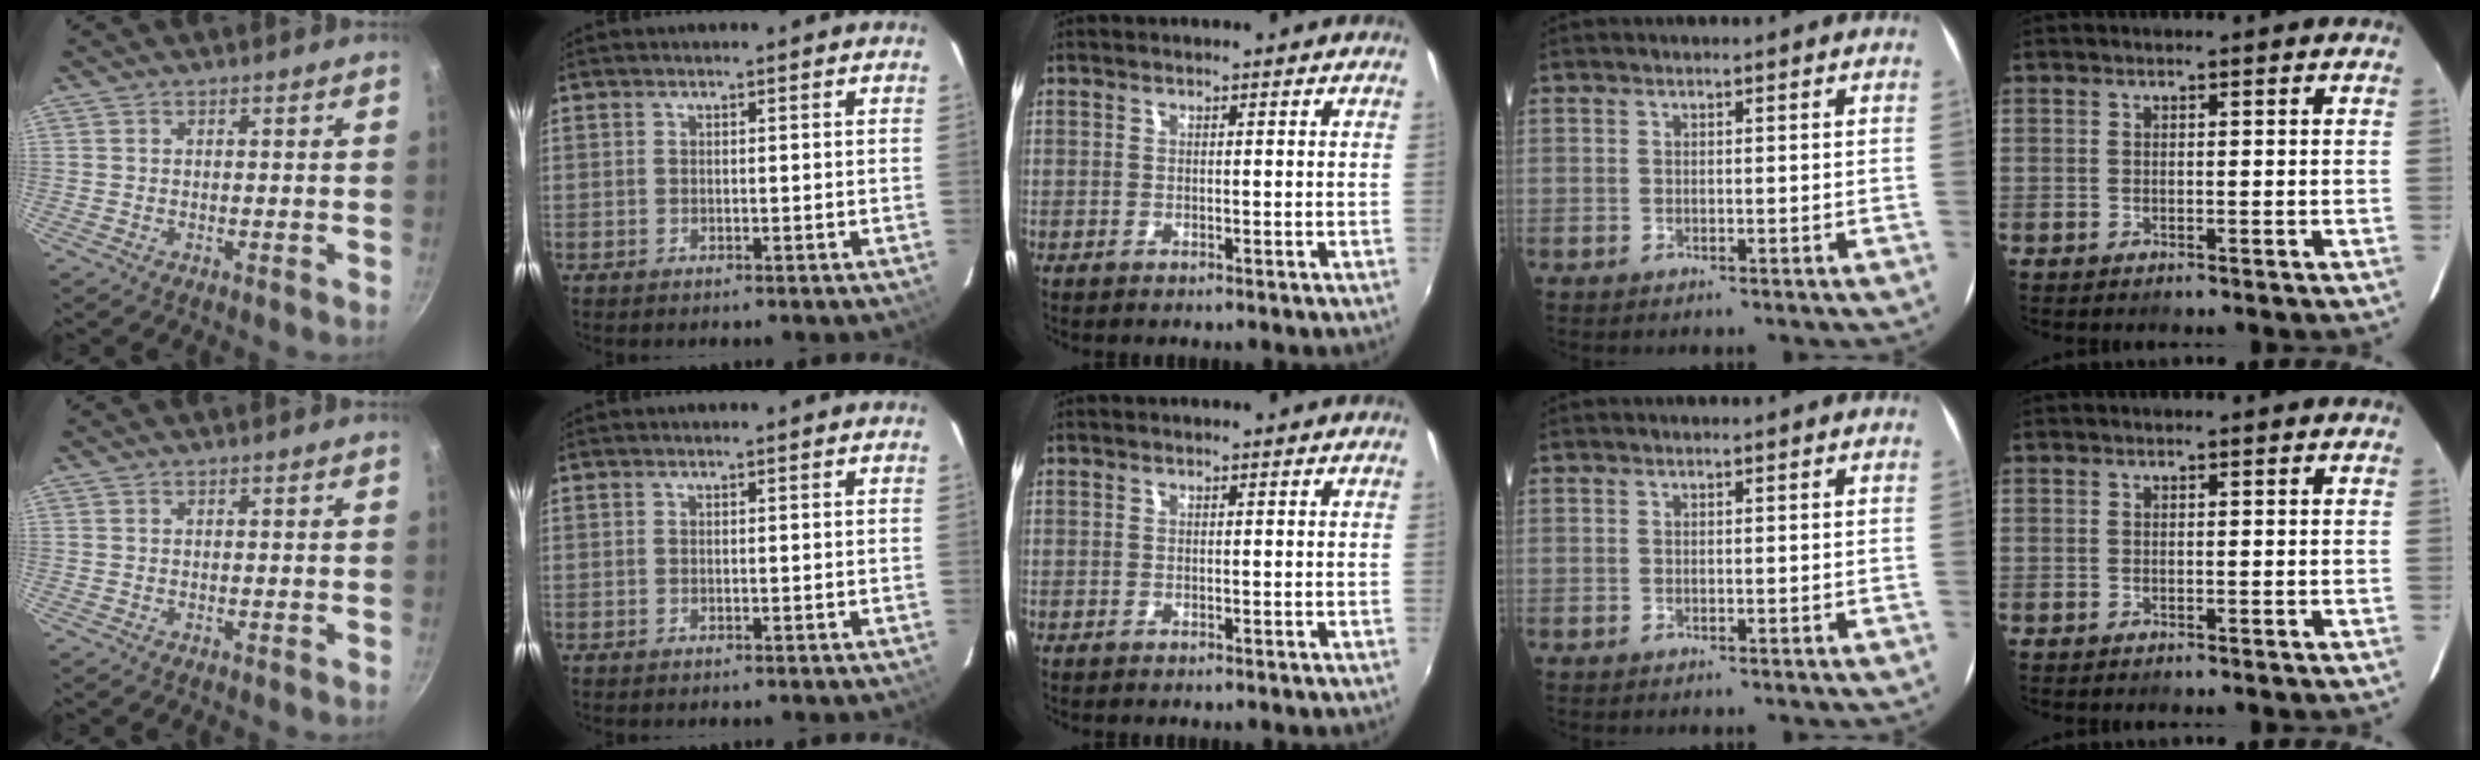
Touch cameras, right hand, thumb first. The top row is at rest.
{}